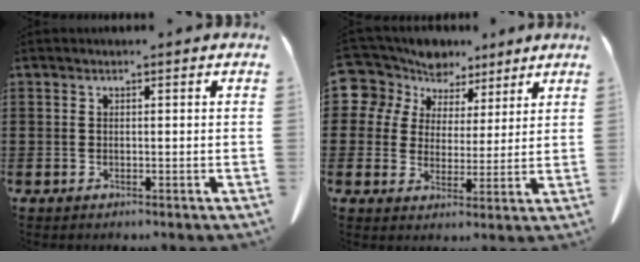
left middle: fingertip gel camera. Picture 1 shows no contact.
{"total": 7.8, "force": [5.9, 5.1, 0.7], "torque": [-0.065, -0.024, 0.110]}